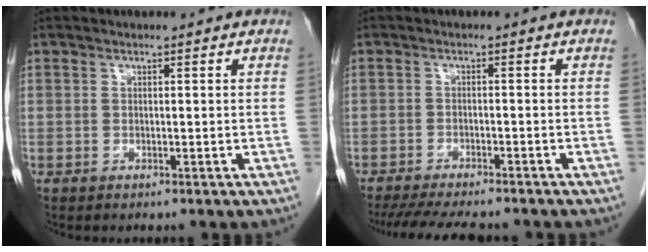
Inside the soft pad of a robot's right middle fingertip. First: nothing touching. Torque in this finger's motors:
{"motor_torque": [0.30, -0.18, 0.04, 0.03]}